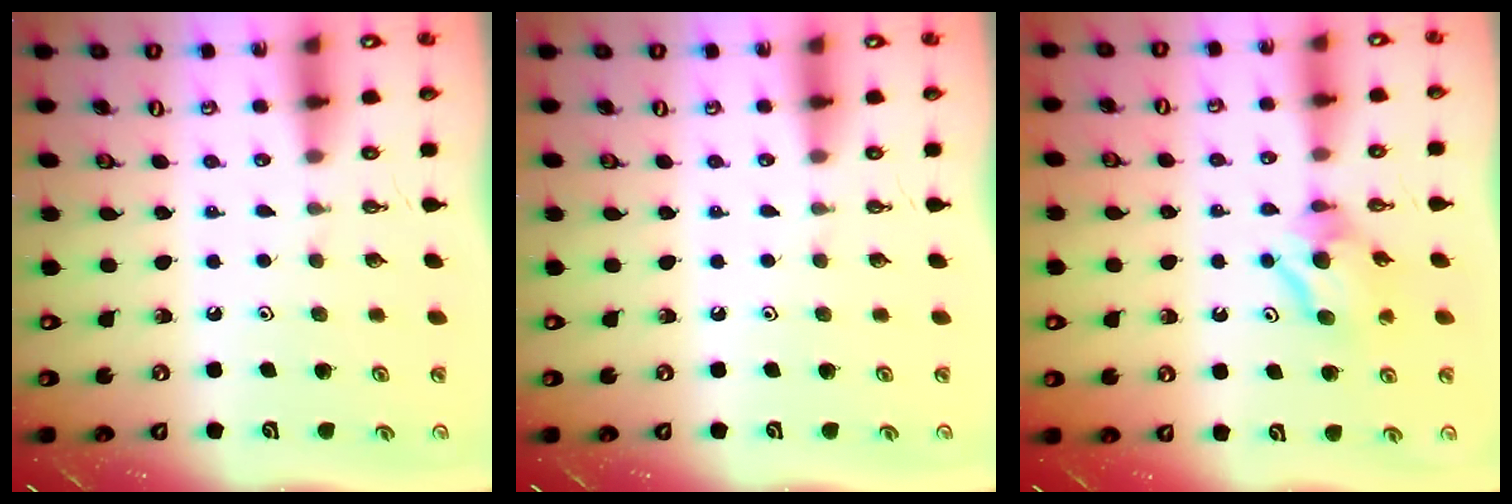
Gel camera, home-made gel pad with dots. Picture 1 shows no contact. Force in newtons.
{"total": 0.0}
{"total": 7.9, "press": 7.9, "slide": 0.2}